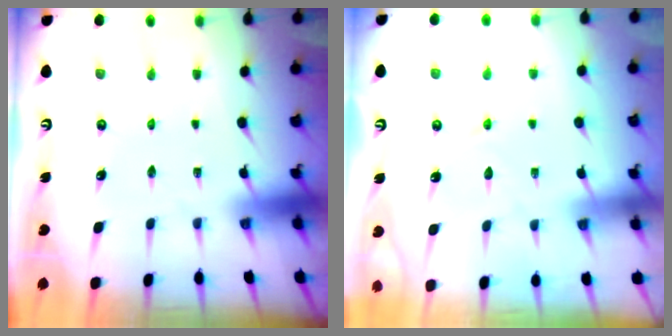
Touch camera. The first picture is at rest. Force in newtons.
{"total": 4.0, "press": 3.9, "slide": 0.5}